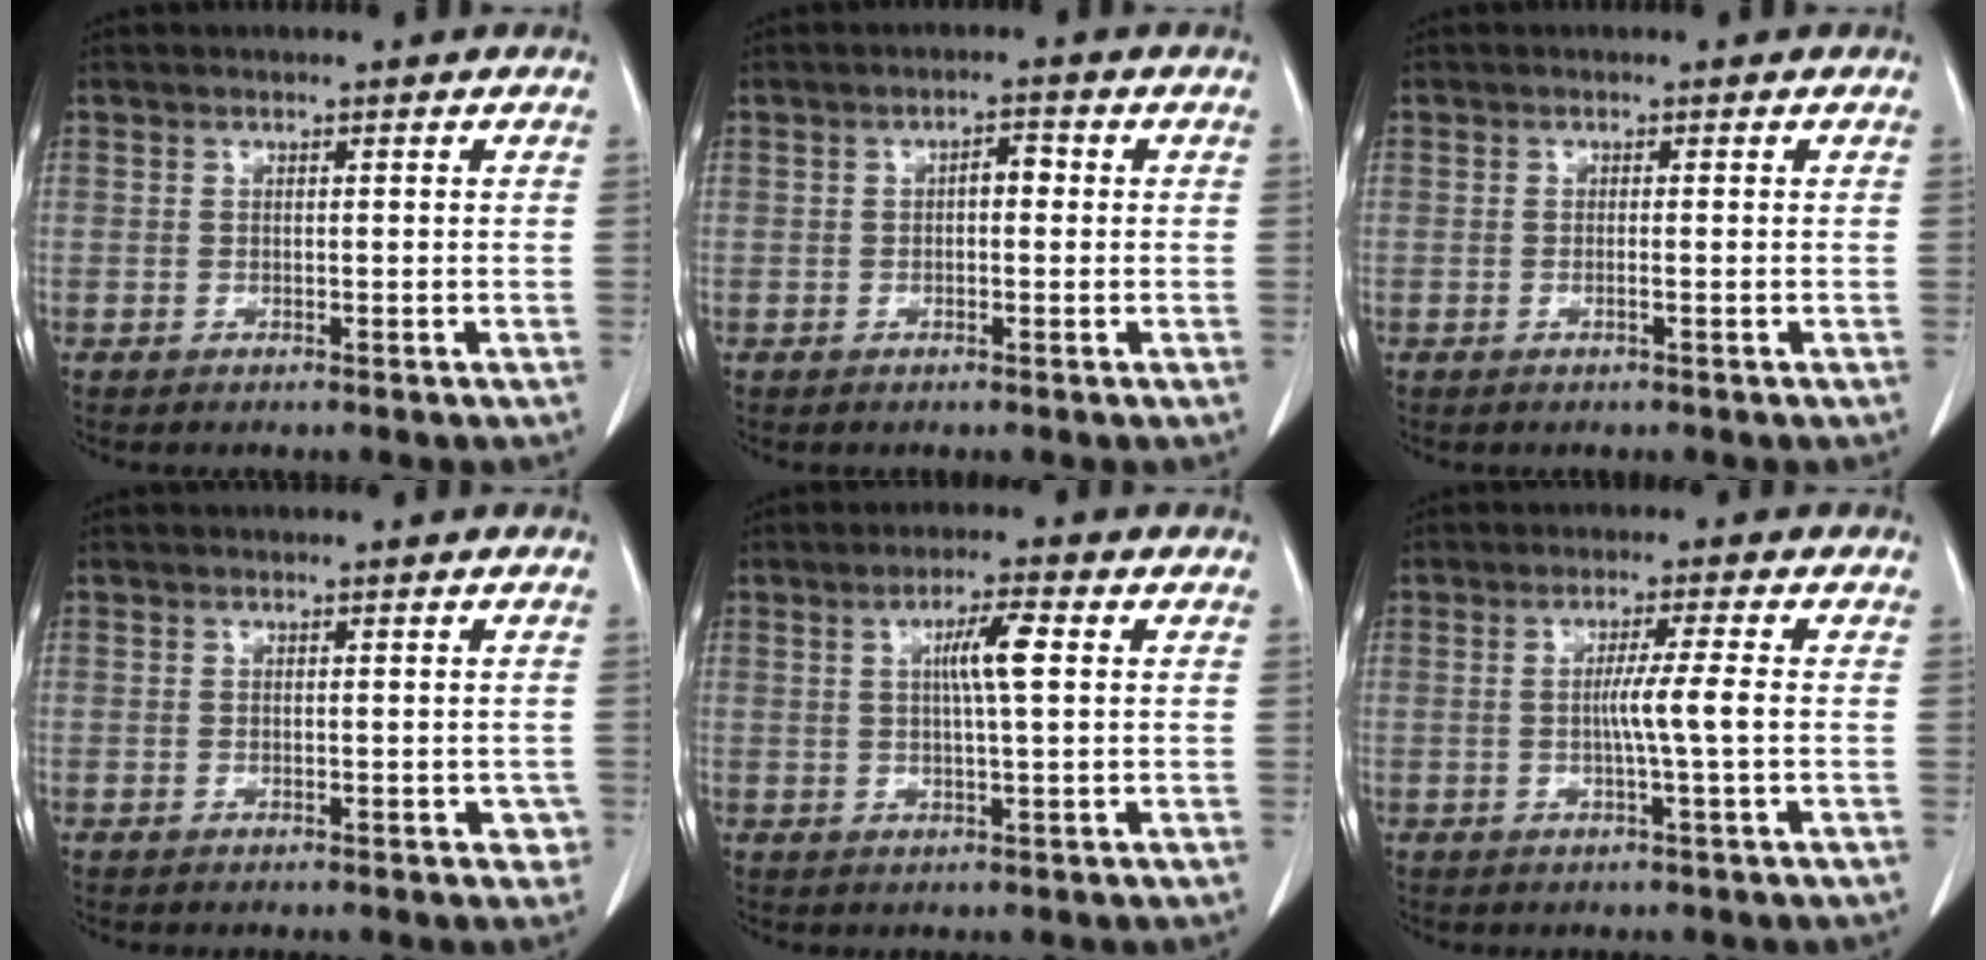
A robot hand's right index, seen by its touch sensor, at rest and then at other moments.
{"total": 2.3, "force": [0.1, 1.0, 2.0], "torque": [-0.027, 0.010, -0.002]}
{"total": 0.7, "force": [-0.3, -0.1, 0.6], "torque": [-0.010, 0.001, -0.005]}
{"total": 1.7, "force": [-0.3, 1.0, 1.3], "torque": [-0.001, 0.003, -0.004]}
{"total": 5.0, "force": [1.1, 0.1, 4.9], "torque": [-0.088, 0.002, 0.018]}
{"total": 4.1, "force": [-0.4, -1.0, 4.0], "torque": [-0.069, -0.005, -0.008]}